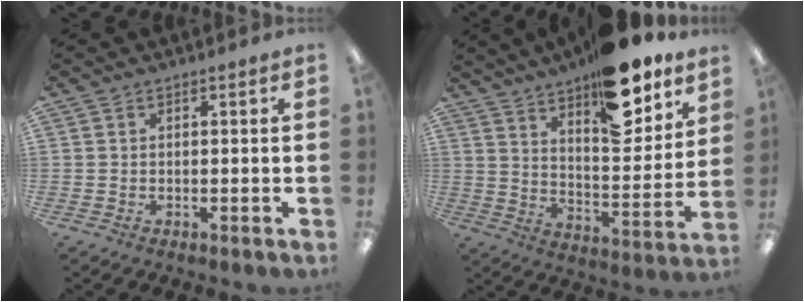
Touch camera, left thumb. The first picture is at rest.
{"total": 19.4, "force": [14.3, 7.4, 10.8], "torque": [-0.145, -0.097, 0.238]}